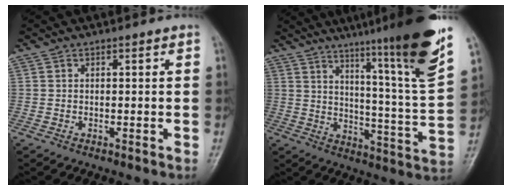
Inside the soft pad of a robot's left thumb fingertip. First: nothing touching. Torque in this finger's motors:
{"motor_torque": [2.68, 1.28, 1.74, -1.04, 0.38]}